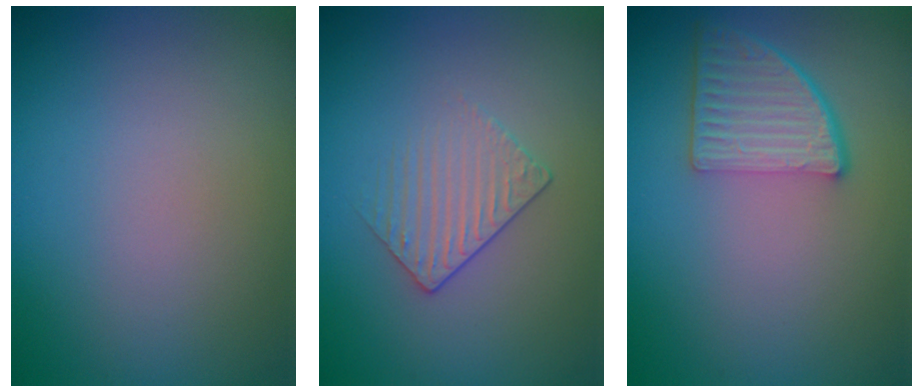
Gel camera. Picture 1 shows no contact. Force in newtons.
{"total": 1.5, "press": 1.0, "slide": 1.1}
{"total": 4.5, "press": 3.4, "slide": 3.0}